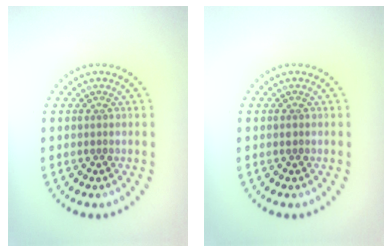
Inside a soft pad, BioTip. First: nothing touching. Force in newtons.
{"total": 0.5, "press": 0.5, "slide": 0.1}